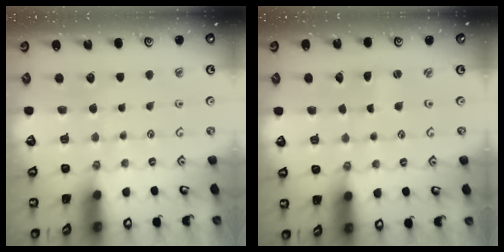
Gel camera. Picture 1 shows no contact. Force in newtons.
{"total": 1.5, "press": 1.4, "slide": 0.2}